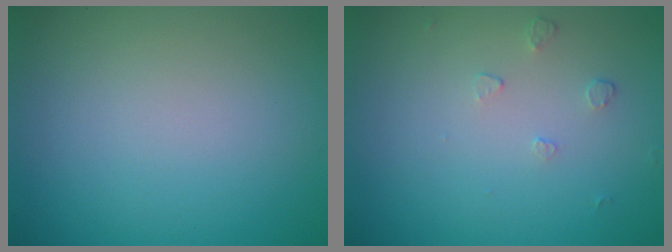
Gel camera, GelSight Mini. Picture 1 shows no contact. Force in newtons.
{"total": 0.6, "press": 0.4, "slide": 0.5}